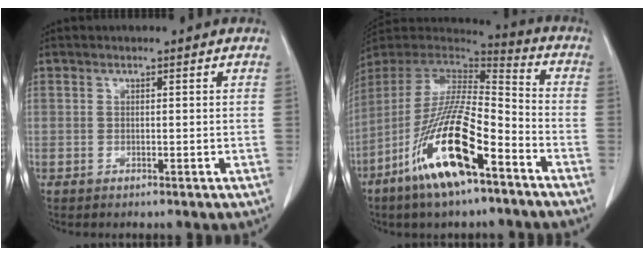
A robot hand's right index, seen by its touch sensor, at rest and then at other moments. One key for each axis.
{"total": 18.5, "fx": -9.8, "fy": 3.5, "fz": 15.3, "tx": -0.314, "ty": -0.032, "tz": -0.178}